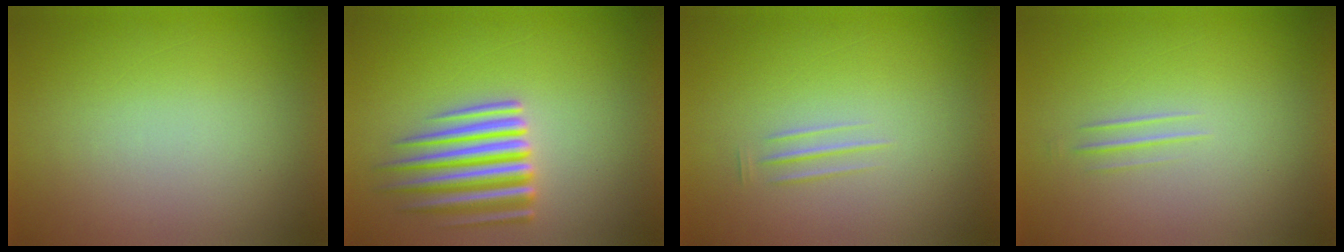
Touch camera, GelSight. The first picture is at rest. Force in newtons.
{"total": 5.2}
{"total": 1.6}
{"total": 1.4}